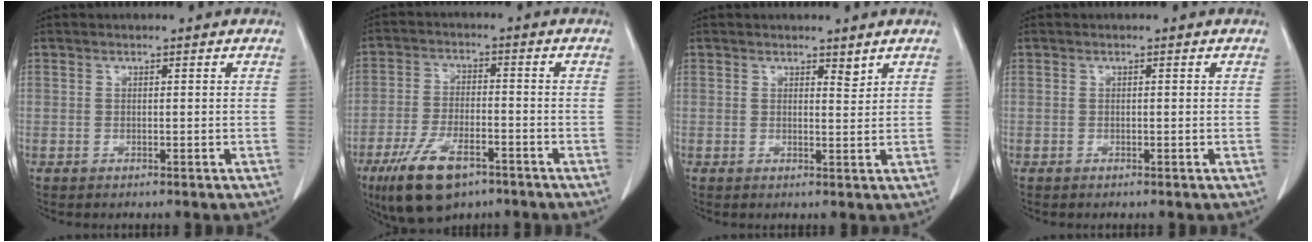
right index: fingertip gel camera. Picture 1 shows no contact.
{"total": 11.0, "force": [-6.8, 4.2, 7.5], "torque": [-0.152, -0.012, -0.117]}
{"total": 1.5, "force": [1.2, 0.4, 0.7], "torque": [-0.011, -0.009, 0.019]}
{"total": 0.0}